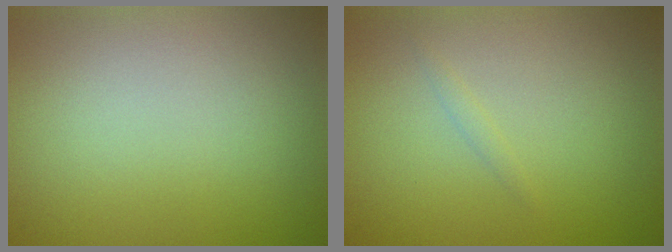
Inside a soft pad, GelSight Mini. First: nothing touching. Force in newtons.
{"total": 0.5, "press": 0.5, "slide": 0.0}